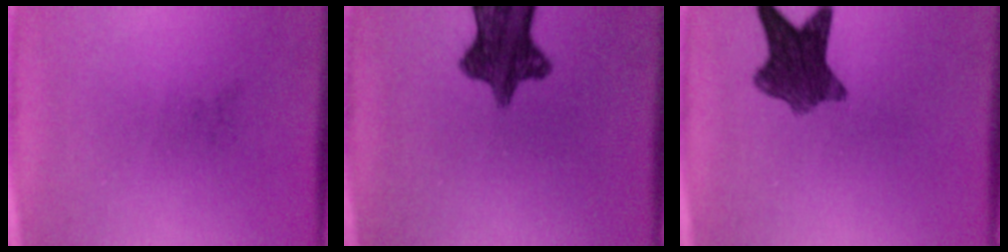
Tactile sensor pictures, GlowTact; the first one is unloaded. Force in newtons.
{"total": 10.1}
{"total": 8.4}